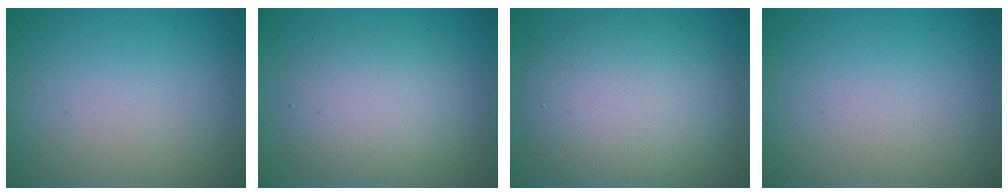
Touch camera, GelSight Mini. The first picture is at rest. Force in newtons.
{"total": 4.4, "press": 4.4, "slide": 0.3}
{"total": 7.8, "press": 7.8, "slide": 0.3}
{"total": 0.0}